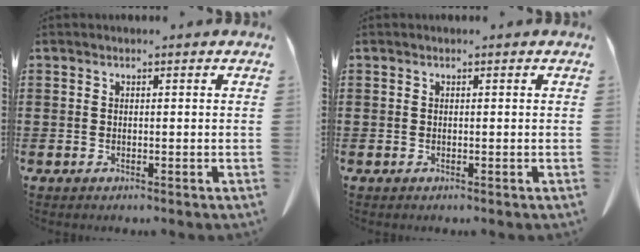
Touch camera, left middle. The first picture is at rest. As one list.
[{"total": 0.0}]